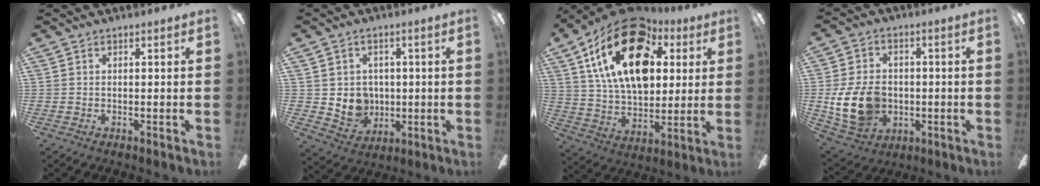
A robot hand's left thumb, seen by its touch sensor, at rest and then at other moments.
{"total": 7.4, "force": [0.9, 7.0, 2.1], "torque": [-0.046, -0.004, 0.024]}
{"total": 25.0, "force": [10.4, 14.8, 17.2], "torque": [-0.298, -0.034, 0.179]}
{"total": 14.6, "force": [-2.1, 10.9, 9.5], "torque": [-0.211, 0.009, -0.038]}